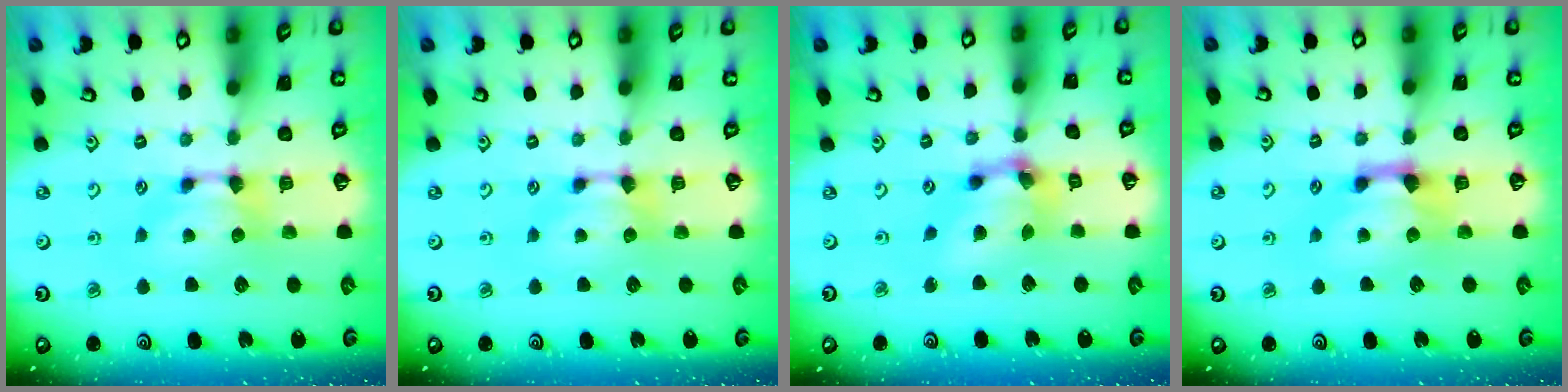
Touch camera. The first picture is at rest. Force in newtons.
{"total": 0.0}
{"total": 6.9, "press": 6.5, "slide": 2.2}
{"total": 1.5, "press": 0.7, "slide": 1.3}